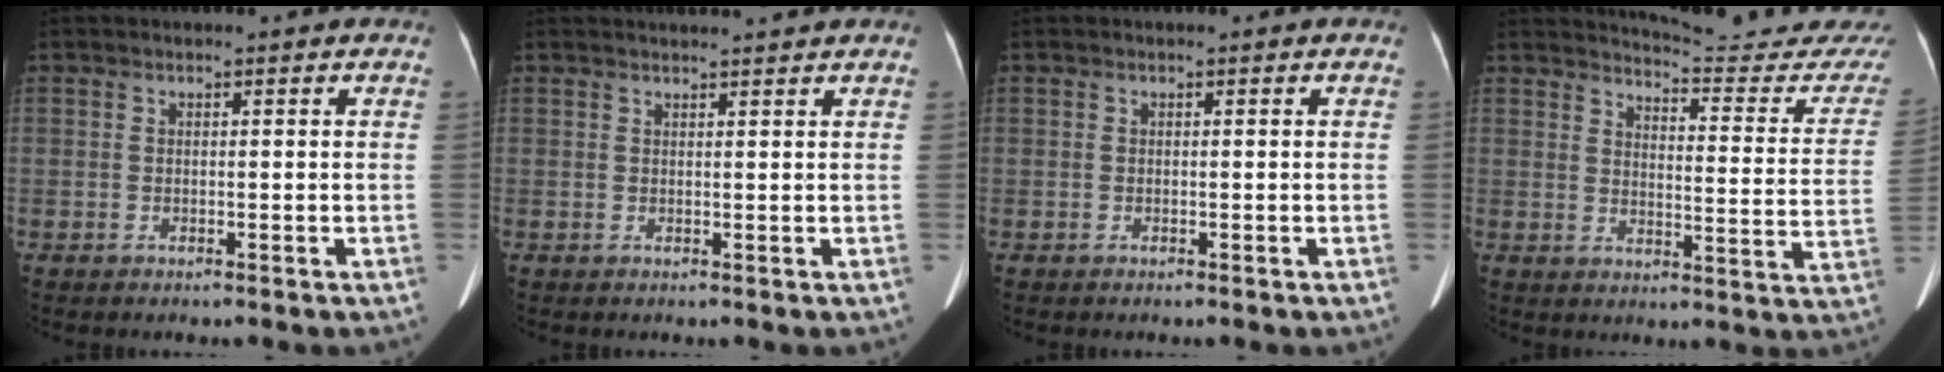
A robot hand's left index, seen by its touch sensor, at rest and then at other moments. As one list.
[{"total": 4.1, "force": [3.9, -0.5, 1.2], "torque": [-0.016, 0.015, 0.048]}, {"total": 0.0}, {"total": 18.4, "force": [18.2, 0.0, 2.9], "torque": [-0.029, -0.126, 0.197]}]